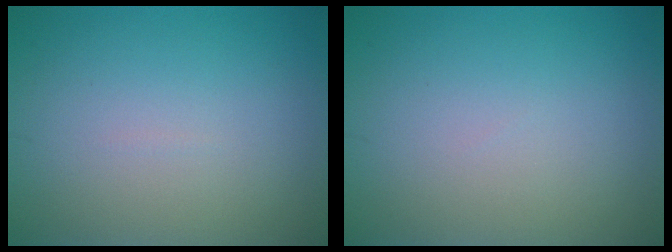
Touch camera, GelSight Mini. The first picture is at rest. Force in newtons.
{"total": 0.0}